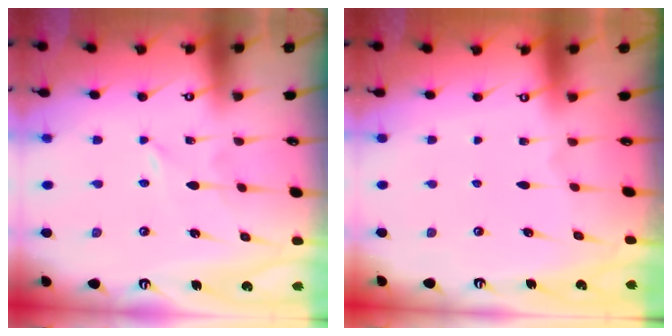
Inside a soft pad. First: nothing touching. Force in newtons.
{"total": 0.0}